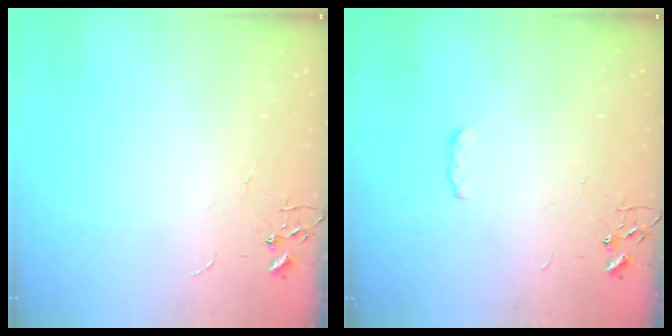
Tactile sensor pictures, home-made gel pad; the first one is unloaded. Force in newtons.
{"total": 3.9, "press": 3.8, "slide": 0.7}